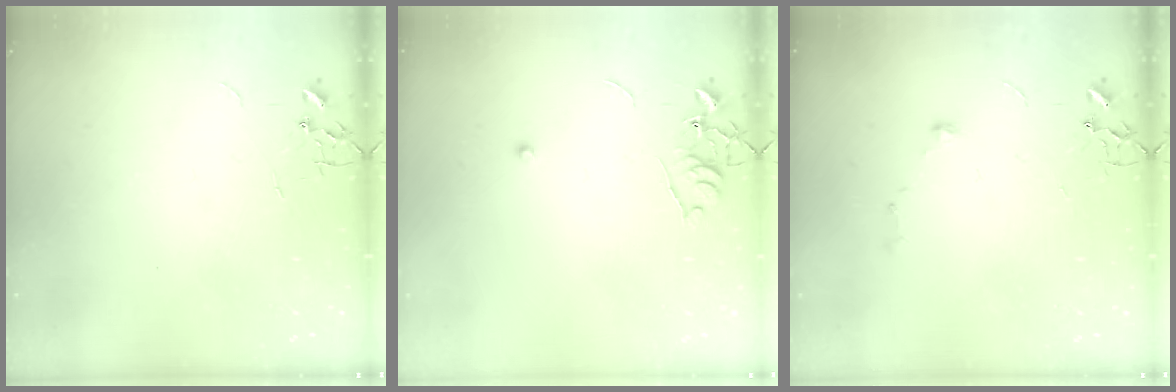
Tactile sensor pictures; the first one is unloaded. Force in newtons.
{"total": 6.0, "press": 6.0, "slide": 0.7}
{"total": 6.0, "press": 5.9, "slide": 0.7}